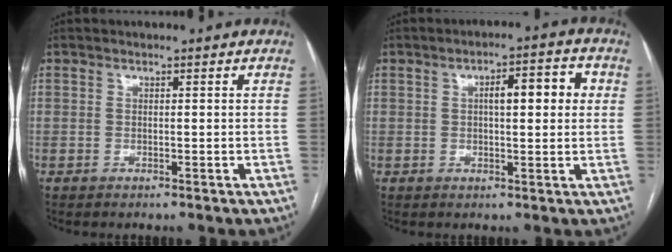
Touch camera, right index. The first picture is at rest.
{"total": 6.8, "force": [1.4, 1.8, 6.4], "torque": [-0.093, 0.021, 0.018]}